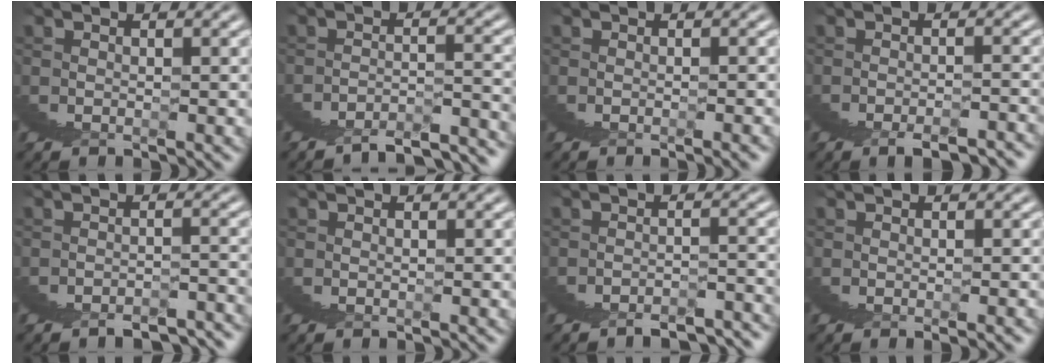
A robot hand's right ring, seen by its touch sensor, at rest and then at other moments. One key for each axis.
{"total": 2.9, "fx": -2.7, "fy": 0.2, "fz": 1.3, "tx": 0.000, "ty": 0.005, "tz": -0.052}
{"total": 1.5, "fx": 0.4, "fy": -1.2, "fz": -0.7, "tx": 0.017, "ty": 0.010, "tz": 0.003}
{"total": 1.6, "fx": -1.1, "fy": -1.2, "fz": -0.1, "tx": 0.021, "ty": 0.010, "tz": -0.024}
{"total": 2.5, "fx": -2.4, "fy": 0.0, "fz": -0.2, "tx": 0.032, "ty": 0.006, "tz": -0.046}
{"total": 0.0}
{"total": 2.4, "fx": -2.4, "fy": -0.2, "fz": -0.2, "tx": 0.032, "ty": 0.009, "tz": -0.047}
{"total": 1.5, "fx": 0.6, "fy": -1.3, "fz": -0.4, "tx": 0.016, "ty": 0.012, "tz": 0.006}